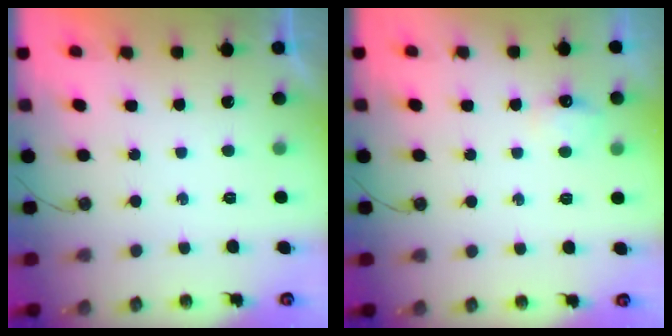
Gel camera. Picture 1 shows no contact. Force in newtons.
{"total": 5.5, "press": 5.4, "slide": 0.8}